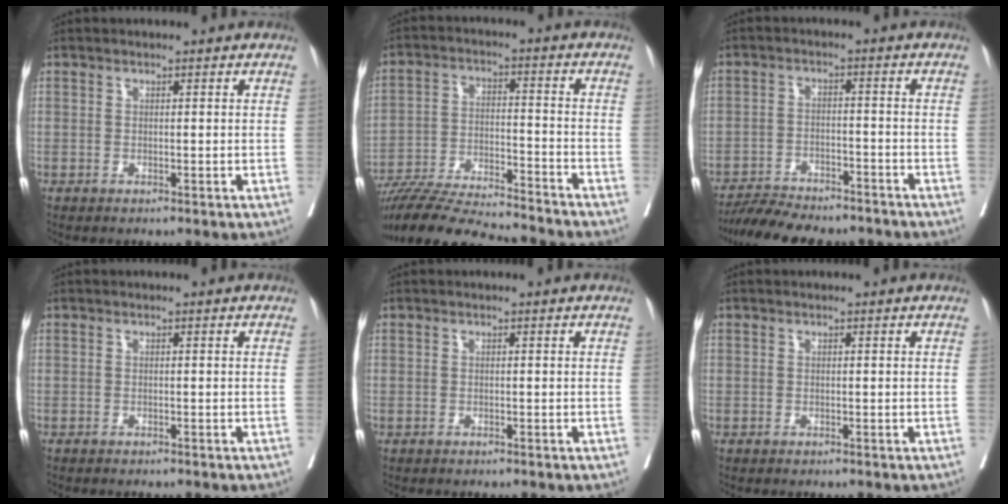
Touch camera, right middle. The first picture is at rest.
{"total": 20.2, "force": [-18.4, 1.2, 8.3], "torque": [-0.155, -0.032, -0.292]}
{"total": 12.3, "force": [-11.3, 2.4, 4.3], "torque": [-0.063, 0.003, -0.167]}
{"total": 2.2, "force": [-2.0, 0.4, 0.8], "torque": [-0.017, -0.003, -0.023]}
{"total": 0.7, "force": [-0.6, 0.2, 0.3], "torque": [-0.006, -0.001, -0.009]}
{"total": 0.0}